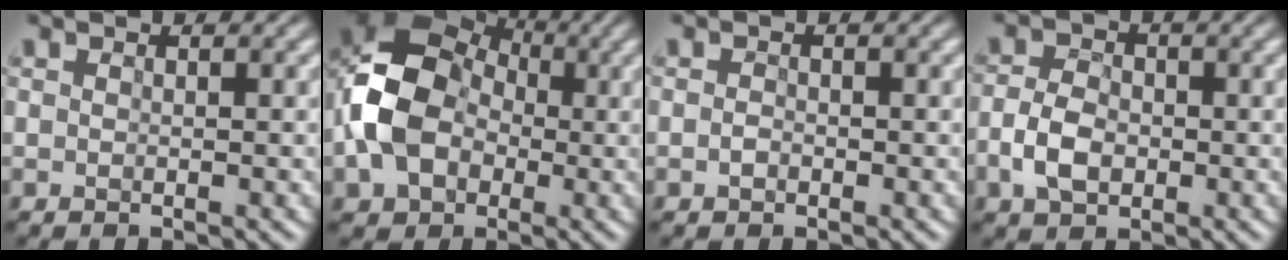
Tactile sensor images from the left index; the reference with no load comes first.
{"total": 10.5, "force": [-1.3, 7.9, 6.9], "torque": [-0.147, 0.007, -0.031]}
{"total": 0.6, "force": [-0.4, 0.3, 0.3], "torque": [-0.007, 0.000, -0.007]}
{"total": 3.8, "force": [-1.3, 2.5, 2.6], "torque": [-0.055, 0.005, -0.024]}